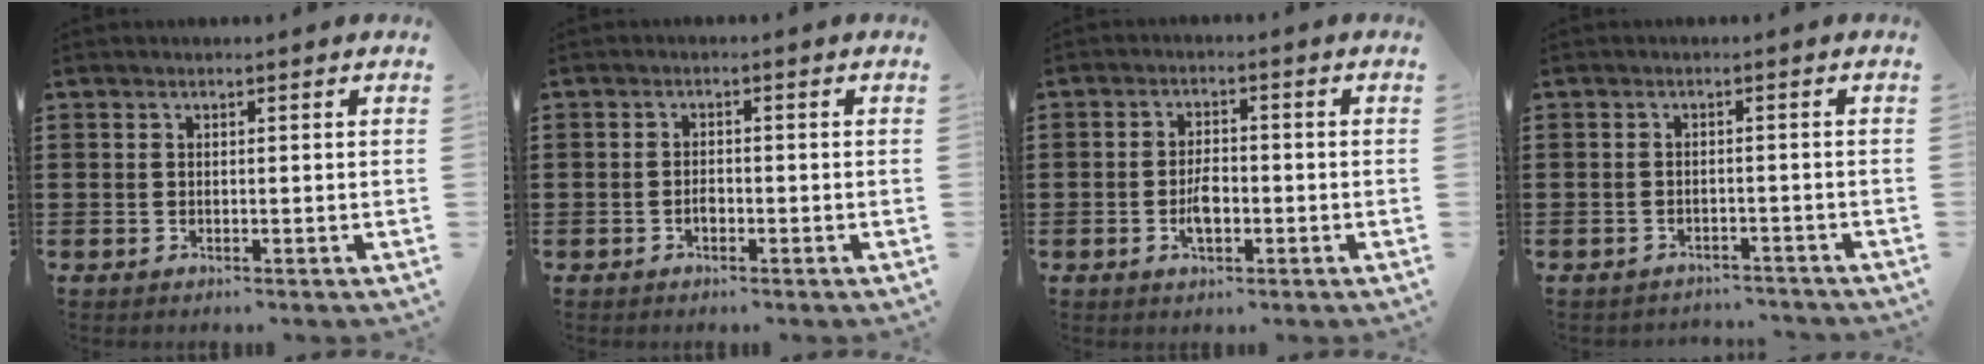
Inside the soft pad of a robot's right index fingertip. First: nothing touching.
{"total": 1.3, "force": [-0.7, 0.8, 0.8], "torque": [-0.017, 0.000, -0.013]}
{"total": 3.8, "force": [-1.0, 1.8, 3.2], "torque": [-0.065, 0.002, -0.019]}
{"total": 1.9, "force": [-1.8, 0.2, 0.0], "torque": [-0.007, 0.000, -0.040]}